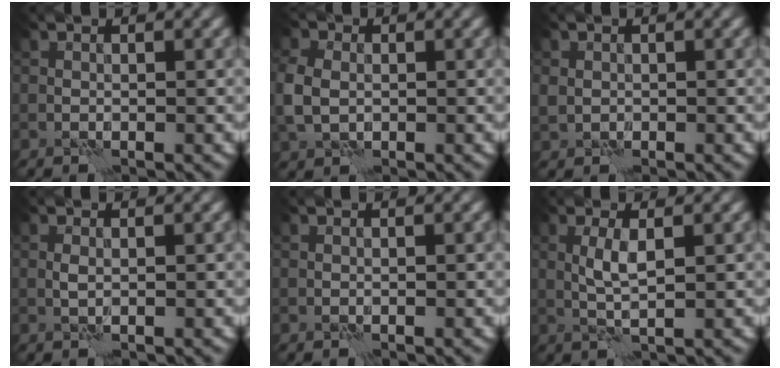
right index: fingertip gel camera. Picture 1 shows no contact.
{"total": 3.9, "force": [-0.1, 3.1, 2.3], "torque": [-0.068, 0.005, -0.004]}
{"total": 1.2, "force": [0.3, 1.2, 0.2], "torque": [-0.009, 0.003, 0.007]}
{"total": 0.6, "force": [0.3, 0.2, 0.5], "torque": [-0.013, 0.002, 0.006]}
{"total": 0.0}
{"total": 2.3, "force": [0.3, 0.6, 2.2], "torque": [-0.050, 0.006, 0.008]}